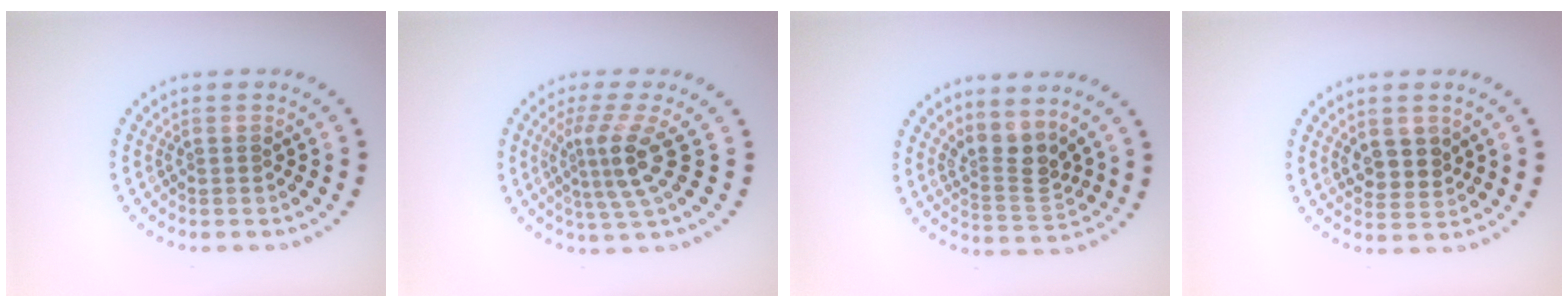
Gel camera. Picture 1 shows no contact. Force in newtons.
{"total": 3.8, "press": 2.6, "slide": 2.7}
{"total": 3.3, "press": 2.7, "slide": 1.9}
{"total": 2.5, "press": 2.3, "slide": 1.0}